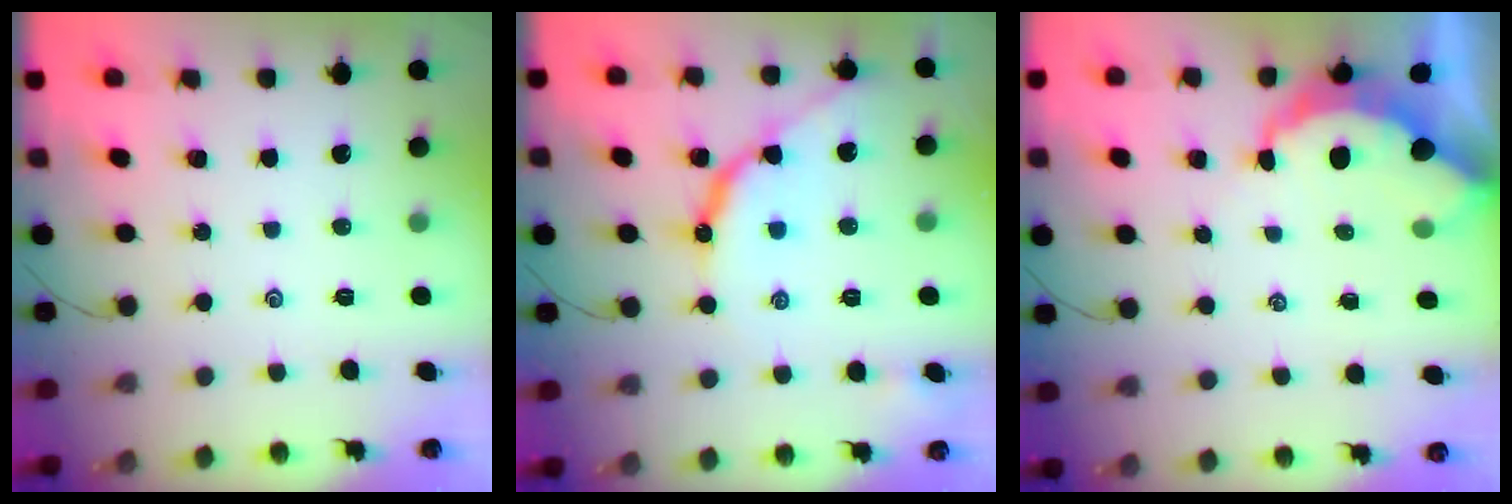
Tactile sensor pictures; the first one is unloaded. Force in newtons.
{"total": 10.2, "press": 10.2, "slide": 0.2}
{"total": 6.2, "press": 6.1, "slide": 0.6}